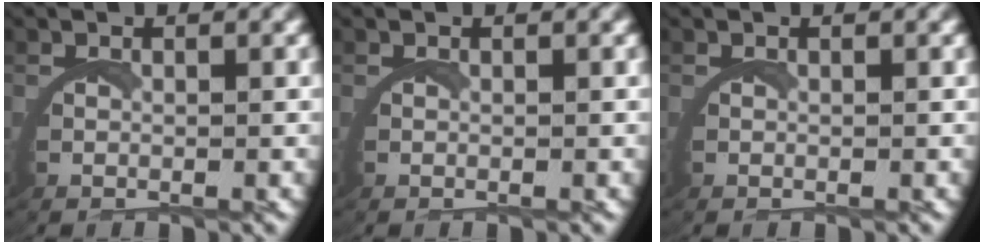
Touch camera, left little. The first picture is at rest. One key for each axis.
{"total": 0.0}
{"total": 0.0}